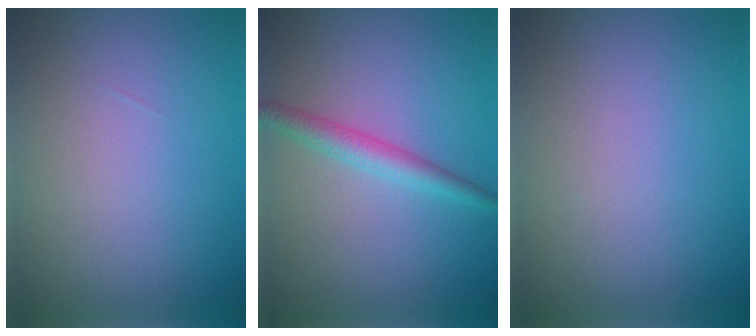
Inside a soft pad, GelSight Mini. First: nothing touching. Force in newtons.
{"total": 2.5, "press": 2.5, "slide": 0.1}
{"total": 0.0}